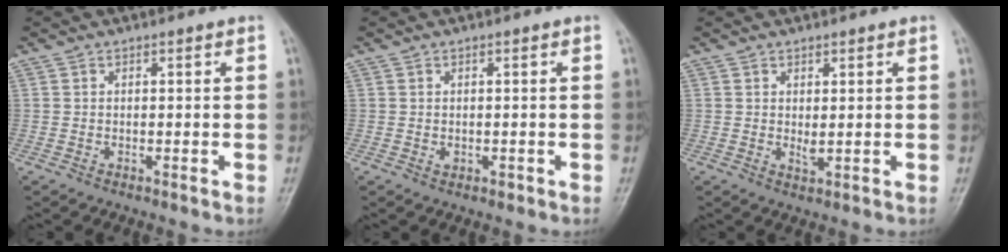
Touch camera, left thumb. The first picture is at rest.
{"total": 1.2, "force": [-0.2, 0.9, 0.7], "torque": [-0.008, 0.000, 0.000]}
{"total": 1.5, "force": [0.4, 0.6, 1.3], "torque": [-0.020, -0.007, 0.010]}